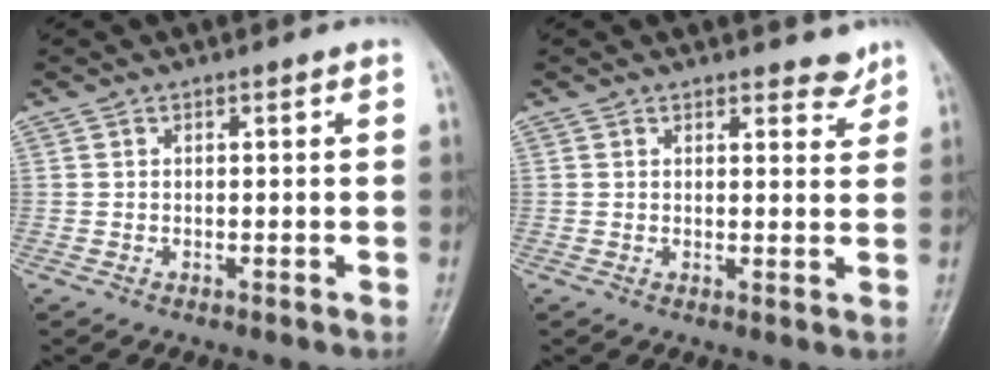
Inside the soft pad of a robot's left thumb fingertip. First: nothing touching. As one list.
[{"total": 3.0, "force": [2.6, 1.2, 0.9], "torque": [0.006, -0.021, 0.031]}]